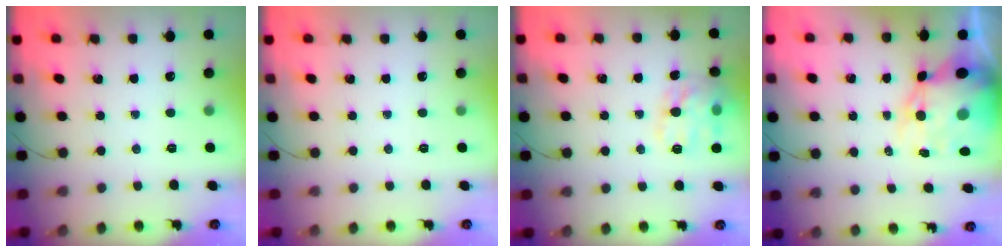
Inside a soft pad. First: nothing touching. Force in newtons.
{"total": 0.0}
{"total": 14.8, "press": 14.8, "slide": 0.8}
{"total": 13.6, "press": 13.2, "slide": 3.5}